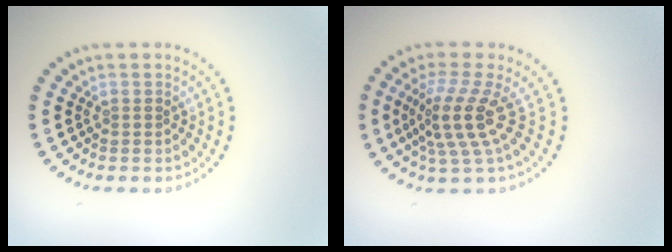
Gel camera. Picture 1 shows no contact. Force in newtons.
{"total": 4.1, "press": 2.8, "slide": 2.9}